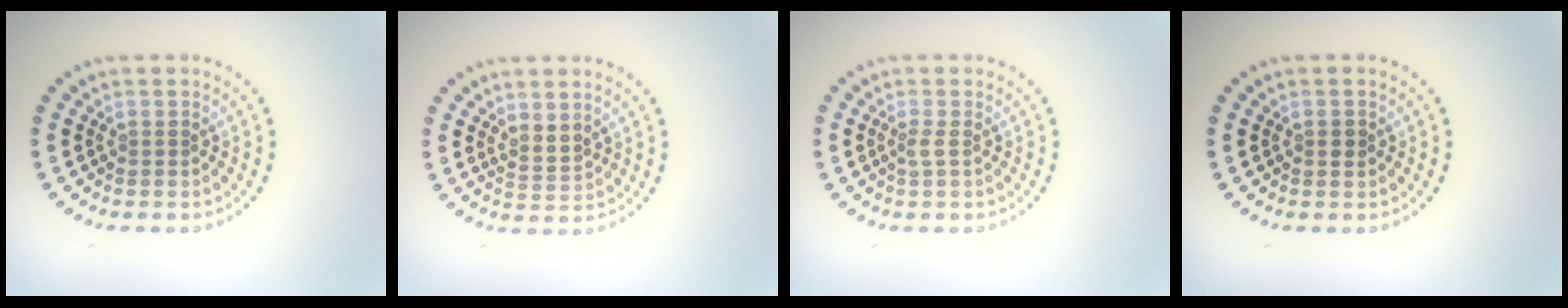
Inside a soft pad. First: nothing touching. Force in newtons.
{"total": 1.7, "press": 1.3, "slide": 1.2}
{"total": 0.9, "press": 0.7, "slide": 0.6}
{"total": 0.9, "press": 0.9, "slide": 0.0}